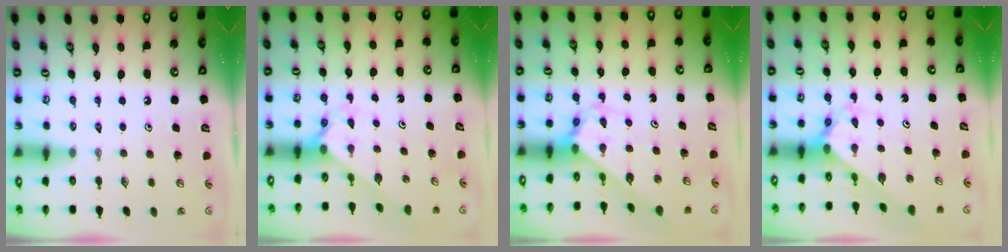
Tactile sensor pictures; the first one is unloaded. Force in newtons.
{"total": 2.1, "press": 2.1, "slide": 0.2}
{"total": 2.6, "press": 2.6, "slide": 0.2}
{"total": 2.2, "press": 2.2, "slide": 0.2}